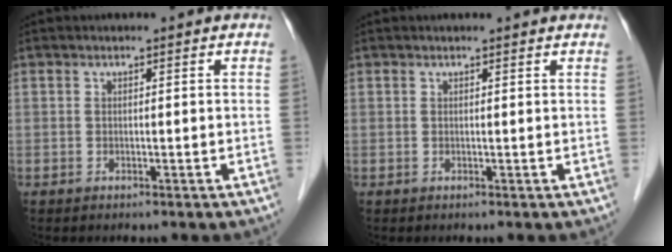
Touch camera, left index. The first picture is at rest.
{"total": 1.9, "force": [1.9, 0.1, 0.4], "torque": [-0.012, 0.007, 0.017]}